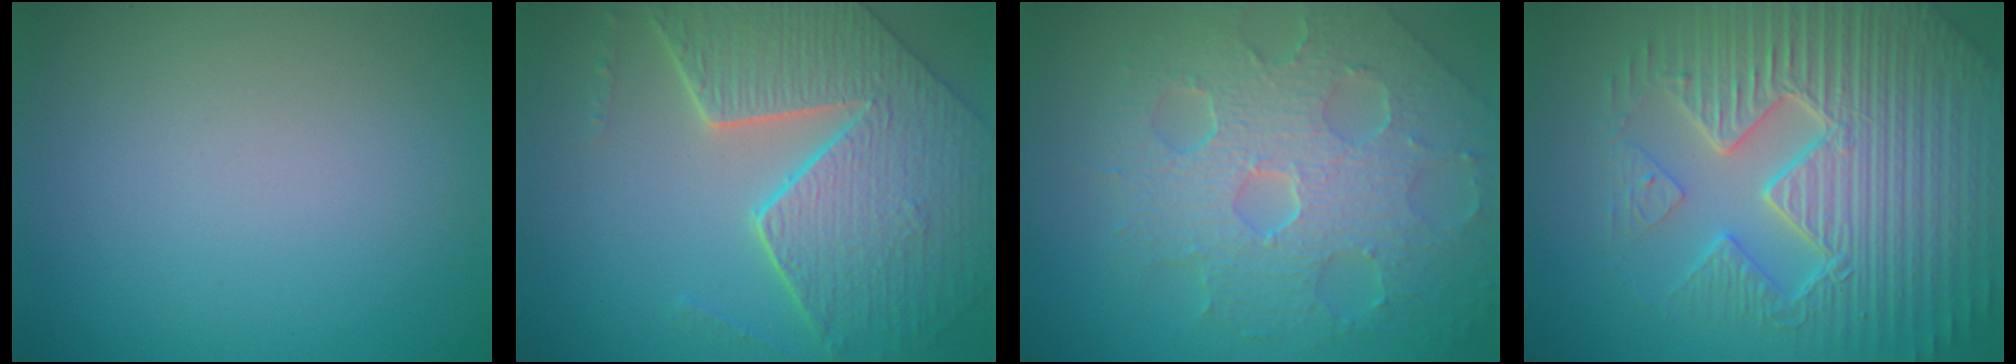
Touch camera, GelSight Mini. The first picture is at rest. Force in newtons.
{"total": 9.0, "press": 6.4, "slide": 6.4}
{"total": 8.5, "press": 5.9, "slide": 6.1}
{"total": 9.5, "press": 6.7, "slide": 6.7}